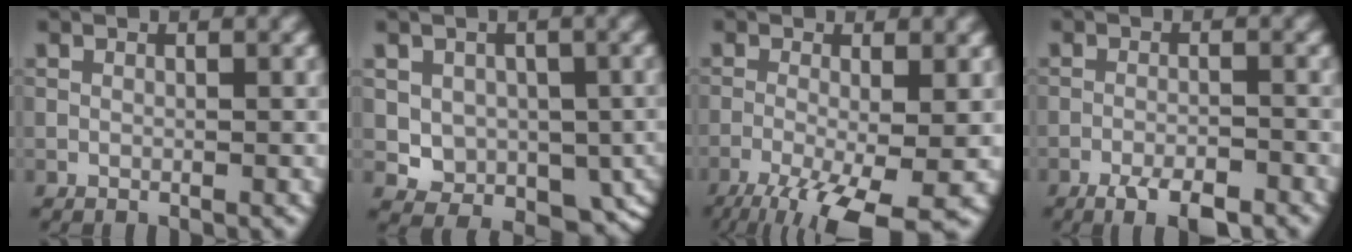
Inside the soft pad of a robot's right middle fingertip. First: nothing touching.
{"total": 7.9, "force": [-1.2, 6.8, 3.7], "torque": [-0.036, -0.010, -0.013]}
{"total": 9.3, "force": [-4.9, 2.7, 7.4], "torque": [-0.134, -0.028, -0.083]}
{"total": 4.1, "force": [-2.9, 1.0, 2.7], "torque": [-0.049, -0.003, -0.048]}